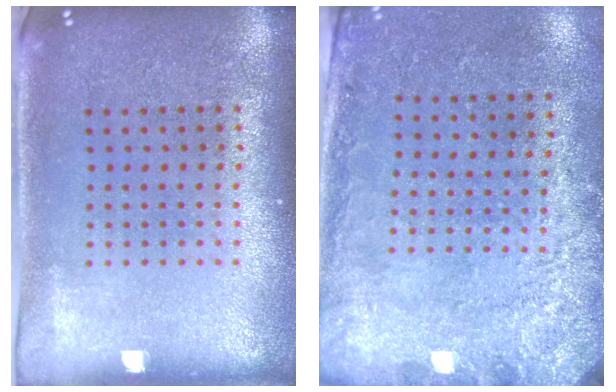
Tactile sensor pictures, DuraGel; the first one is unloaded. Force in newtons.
{"total": 2.8, "press": 2.0, "slide": 1.9}